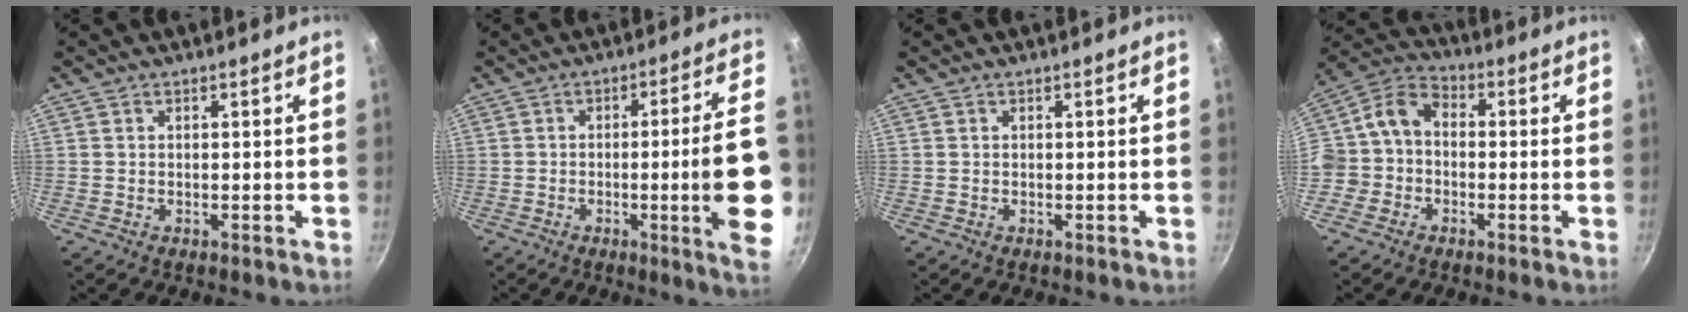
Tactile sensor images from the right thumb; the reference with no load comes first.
{"total": 15.2, "force": [-3.0, 1.0, 14.9], "torque": [-0.198, 0.012, -0.038]}
{"total": 0.0}
{"total": 8.4, "force": [-1.5, 6.8, 4.6], "torque": [-0.066, 0.035, -0.052]}